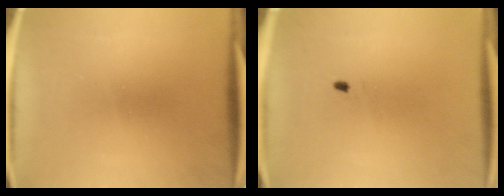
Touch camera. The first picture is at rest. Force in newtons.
{"total": 0.5}